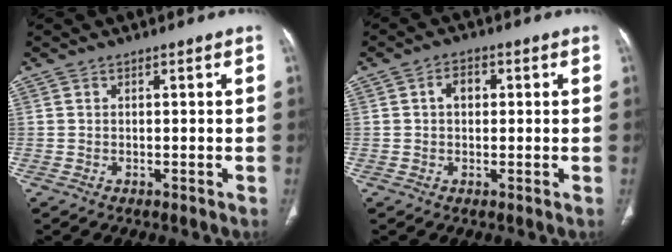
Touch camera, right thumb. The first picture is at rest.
{"total": 3.0, "force": [0.4, 2.1, 2.1], "torque": [-0.028, 0.011, 0.003]}